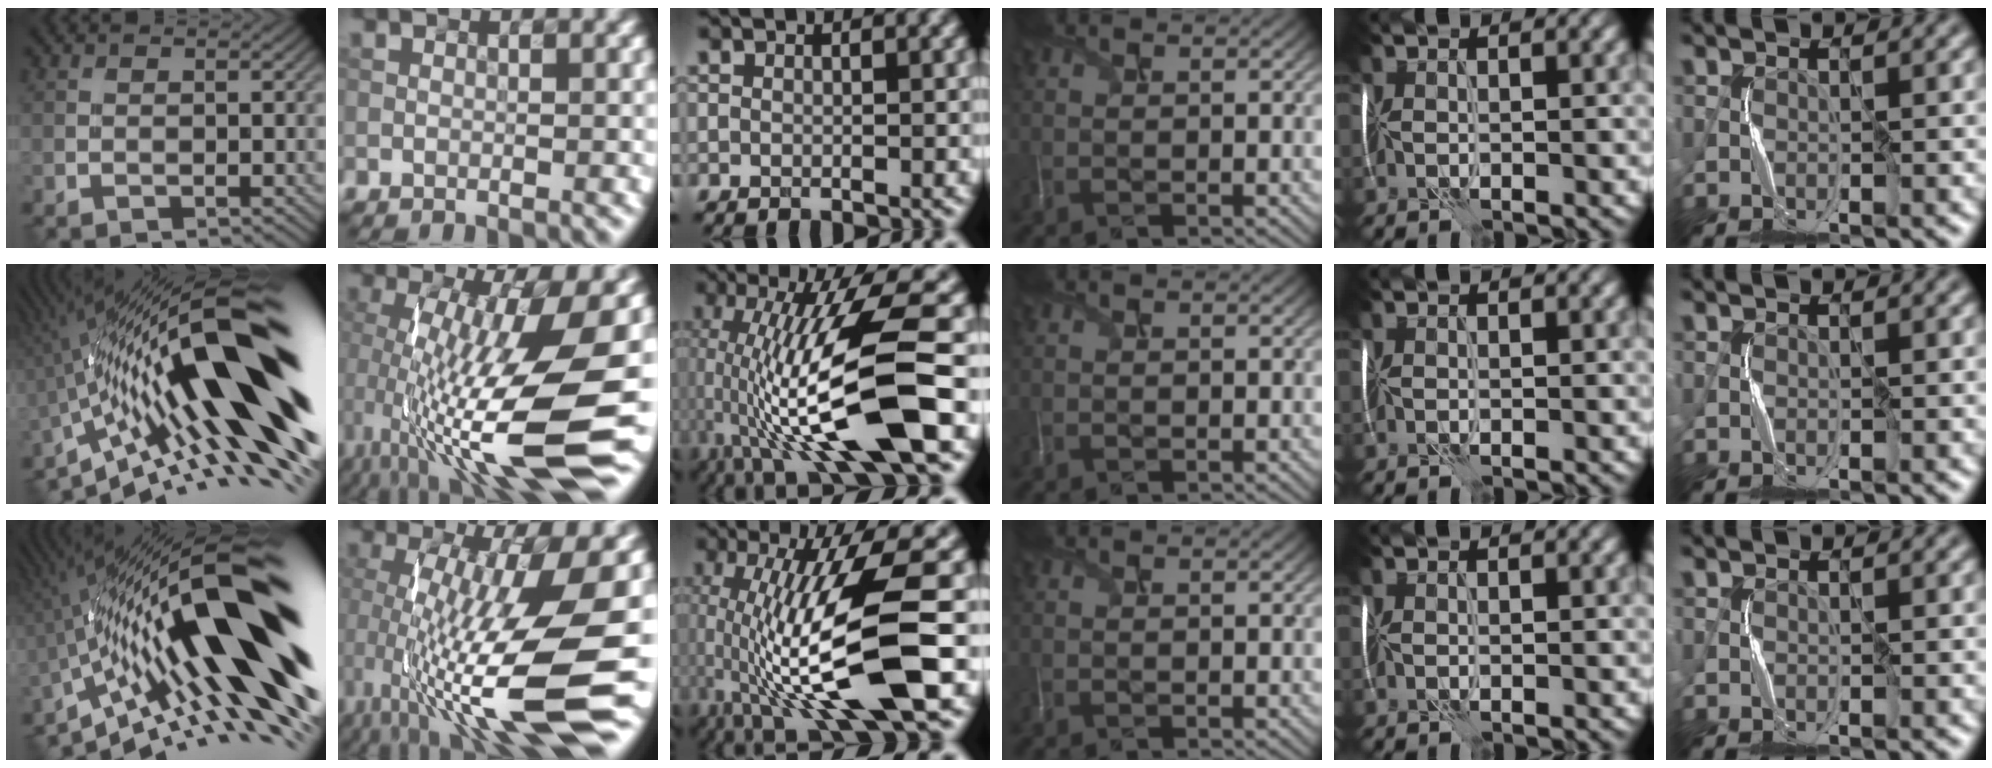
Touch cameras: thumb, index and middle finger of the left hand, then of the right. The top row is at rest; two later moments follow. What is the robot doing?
{"motion": "shake", "object": "plastic piggy bank"}